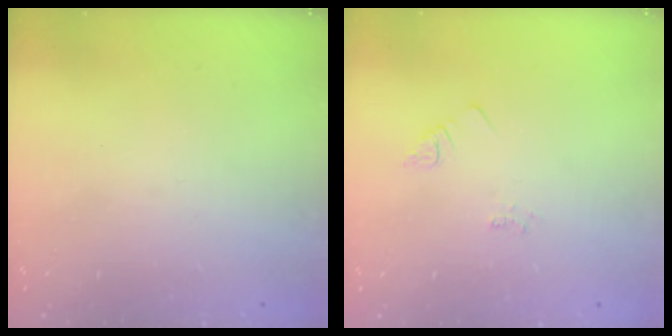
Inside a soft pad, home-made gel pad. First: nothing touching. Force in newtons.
{"total": 2.2, "press": 2.1, "slide": 0.4}